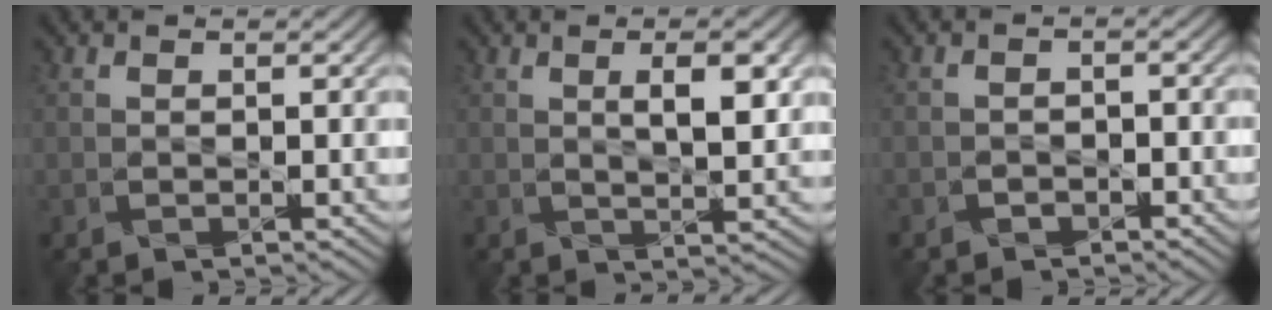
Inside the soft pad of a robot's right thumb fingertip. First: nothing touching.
{"total": 4.7, "force": [1.4, 1.5, 4.2], "torque": [-0.074, -0.001, 0.026]}
{"total": 1.6, "force": [-1.2, 1.0, 0.2], "torque": [0.001, 0.001, -0.022]}